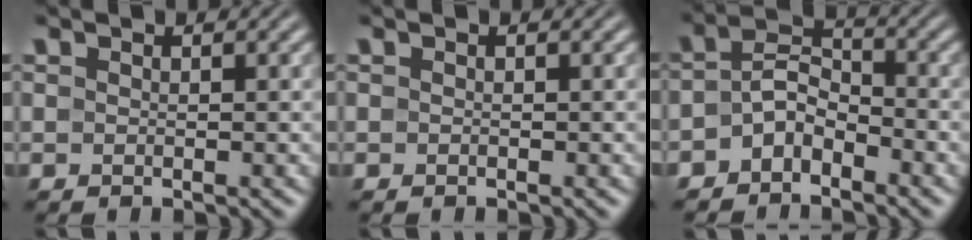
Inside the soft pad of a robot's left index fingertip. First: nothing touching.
{"total": 0.0}
{"total": 3.5, "force": [-2.0, 2.0, 2.0], "torque": [-0.039, 0.011, -0.044]}